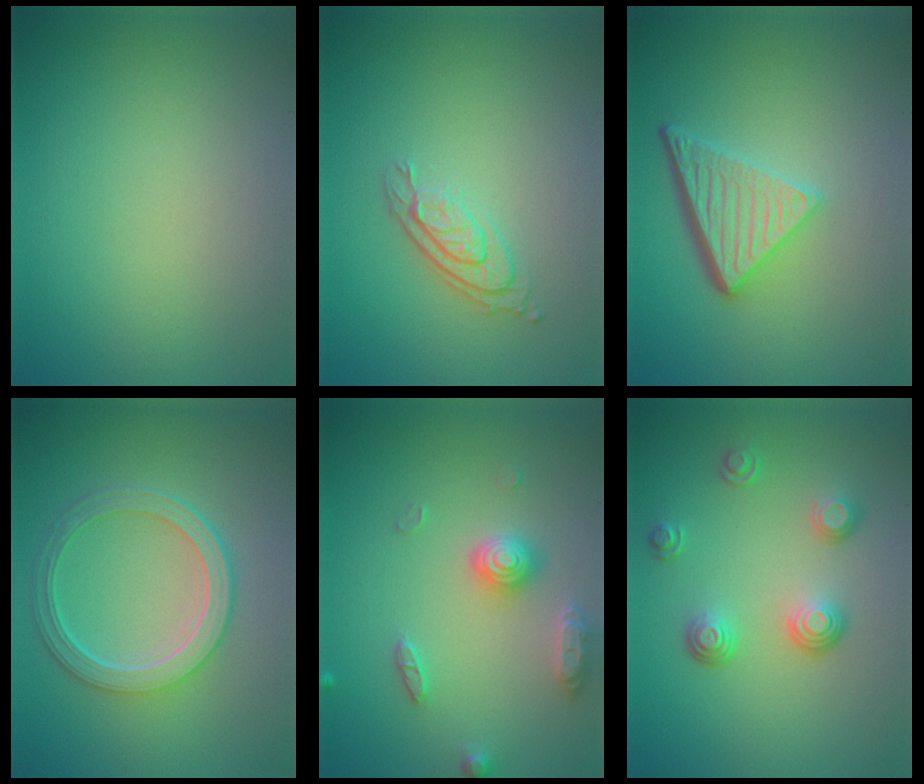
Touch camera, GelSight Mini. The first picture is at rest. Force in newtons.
{"total": 3.0, "press": 2.2, "slide": 2.0}
{"total": 4.9, "press": 3.5, "slide": 3.4}
{"total": 5.1, "press": 3.9, "slide": 3.3}
{"total": 3.7, "press": 3.6, "slide": 0.4}
{"total": 3.5, "press": 2.6, "slide": 2.4}